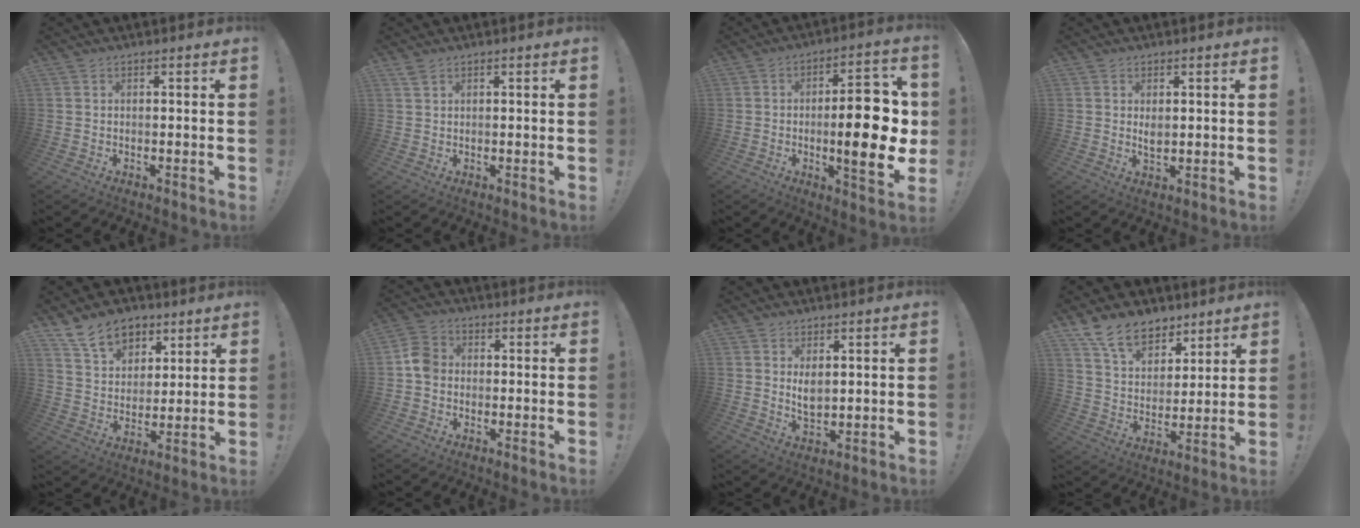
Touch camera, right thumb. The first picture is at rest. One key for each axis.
{"total": 1.8, "fx": 1.3, "fy": 0.6, "fz": 1.0, "tx": -0.014, "ty": -0.004, "tz": 0.023}
{"total": 18.5, "fx": -0.8, "fy": 5.3, "fz": 17.7, "tx": -0.241, "ty": -0.004, "tz": -0.012}
{"total": 2.5, "fx": 1.1, "fy": 1.3, "fz": 1.8, "tx": -0.016, "ty": -0.011, "tz": 0.015}
{"total": 13.2, "fx": 8.2, "fy": 9.0, "fz": 5.2, "tx": -0.085, "ty": -0.044, "tz": 0.159}
{"total": 6.2, "fx": -0.7, "fy": 5.0, "fz": 3.5, "tx": -0.061, "ty": 0.021, "tz": -0.008}
{"total": 4.3, "fx": 1.6, "fy": 2.3, "fz": 3.3, "tx": -0.046, "ty": -0.013, "tz": 0.028}
{"total": 13.1, "fx": 9.4, "fy": 7.8, "fz": 4.7, "tx": -0.082, "ty": -0.063, "tz": 0.181}